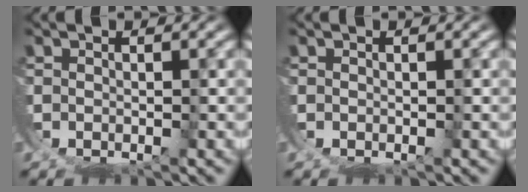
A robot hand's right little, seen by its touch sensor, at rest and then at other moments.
{"total": 0.0}